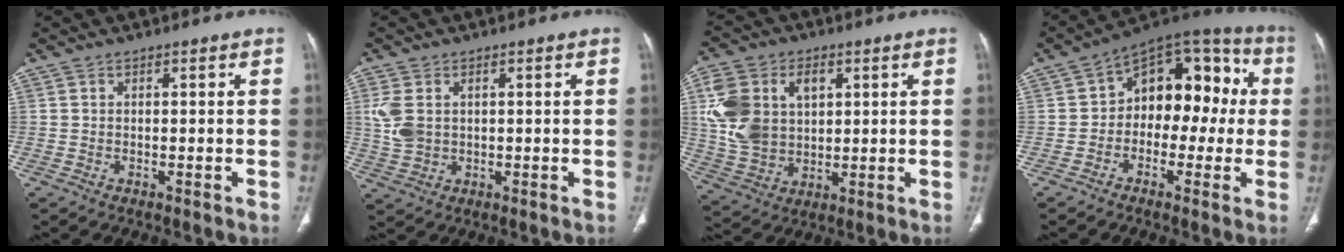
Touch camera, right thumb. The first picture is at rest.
{"total": 5.9, "force": [1.1, 4.2, 4.0], "torque": [-0.093, 0.000, 0.031]}
{"total": 15.6, "force": [3.7, 11.4, 10.0], "torque": [-0.179, 0.003, 0.077]}
{"total": 15.5, "force": [0.4, 10.2, 11.7], "torque": [-0.100, 0.054, -0.011]}